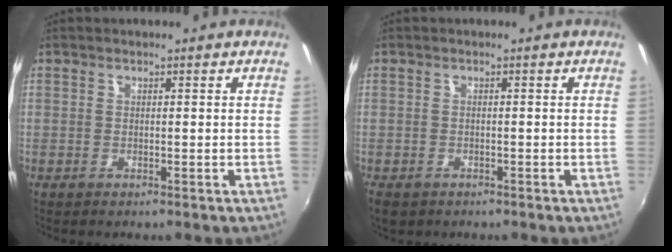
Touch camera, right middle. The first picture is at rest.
{"total": 3.1, "force": [-1.9, 1.9, 1.4], "torque": [-0.033, -0.012, -0.028]}